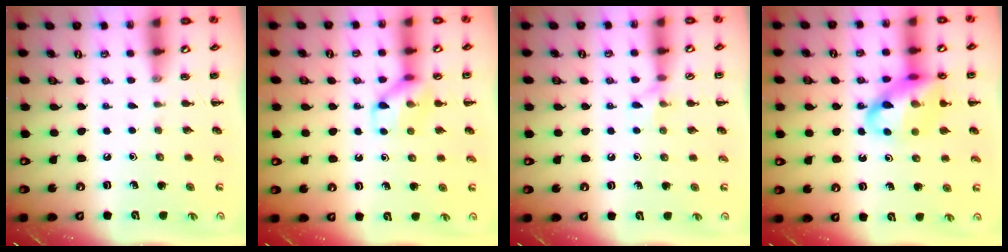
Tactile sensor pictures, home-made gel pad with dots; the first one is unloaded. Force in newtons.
{"total": 10.7, "press": 10.7, "slide": 1.0}
{"total": 5.3, "press": 5.2, "slide": 1.2}
{"total": 15.6, "press": 15.3, "slide": 3.1}